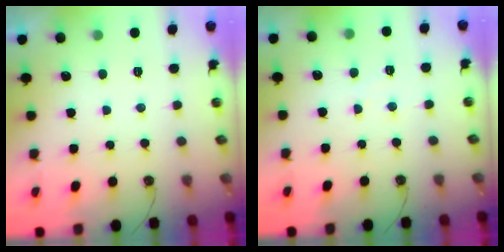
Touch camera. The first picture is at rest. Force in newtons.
{"total": 3.6, "press": 3.5, "slide": 0.6}